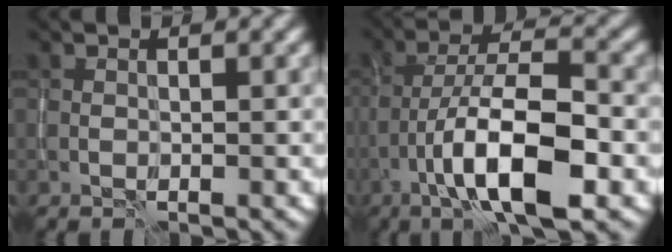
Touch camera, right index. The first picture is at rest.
{"total": 9.5, "force": [-4.2, 2.7, 8.1], "torque": [-0.134, 0.011, -0.080]}